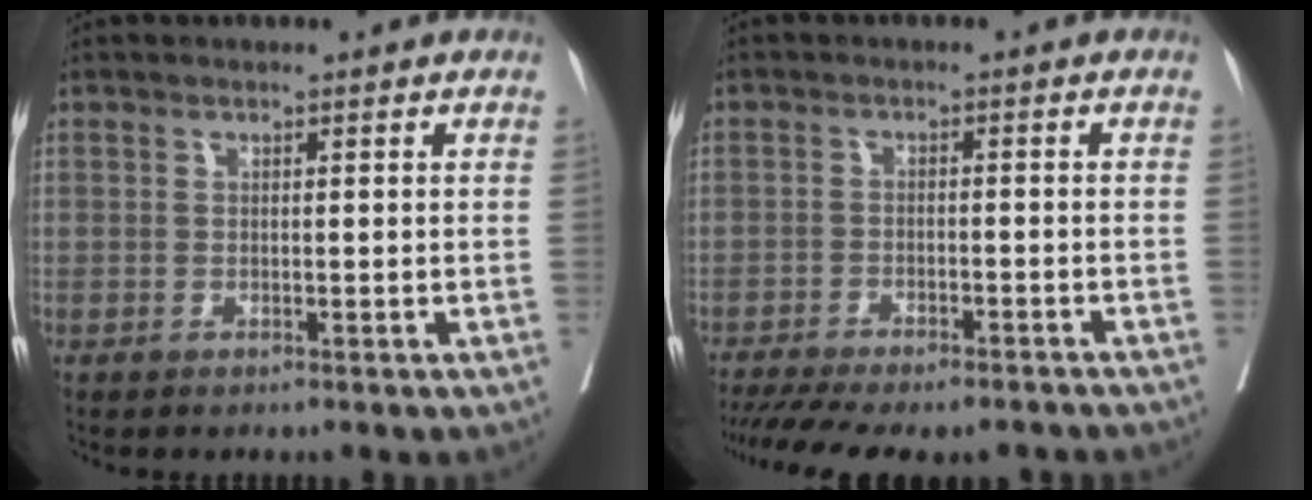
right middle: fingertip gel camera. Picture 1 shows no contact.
{"total": 15.5, "force": [-13.2, 4.2, 7.0], "torque": [-0.154, -0.014, -0.181]}